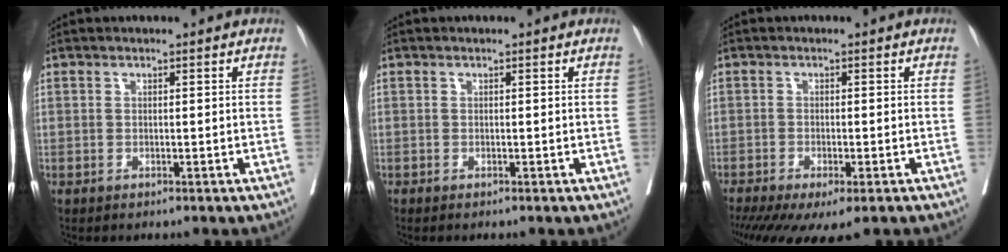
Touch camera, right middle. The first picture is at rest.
{"total": 0.0}
{"total": 10.3, "force": [-7.3, 2.6, 6.9], "torque": [-0.116, -0.019, -0.112]}